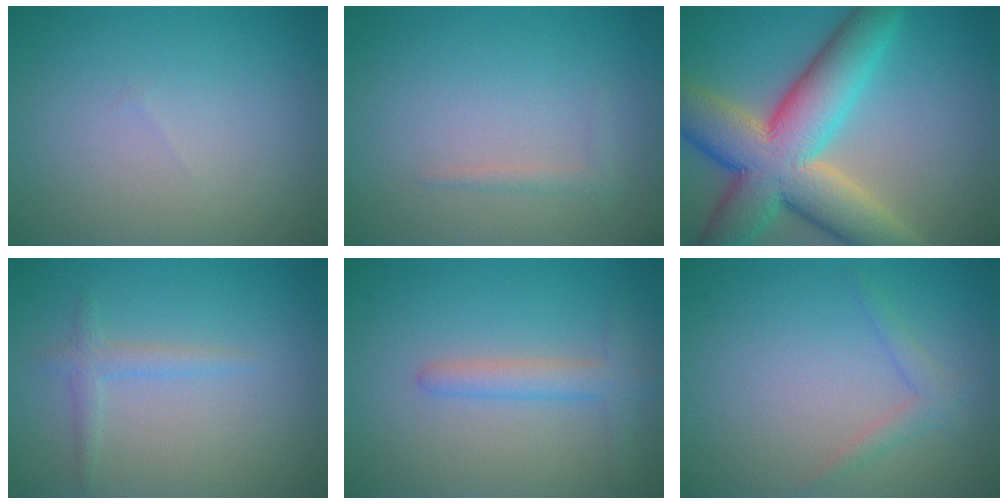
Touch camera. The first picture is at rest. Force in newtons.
{"total": 0.8, "press": 0.8, "slide": 0.0}
{"total": 12.9, "press": 12.9, "slide": 1.0}
{"total": 1.5, "press": 1.4, "slide": 0.1}
{"total": 2.6, "press": 2.6, "slide": 0.2}
{"total": 1.4, "press": 1.4, "slide": 0.1}